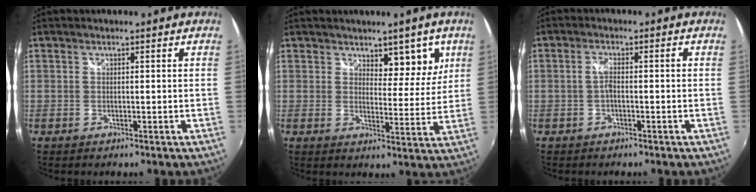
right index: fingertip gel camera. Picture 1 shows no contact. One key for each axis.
{"total": 5.7, "fx": 3.5, "fy": 3.2, "fz": 3.2, "tx": -0.030, "ty": -0.005, "tz": 0.053}
{"total": 2.1, "fx": -0.9, "fy": 0.4, "fz": 1.8, "tx": -0.038, "ty": 0.007, "tz": -0.021}